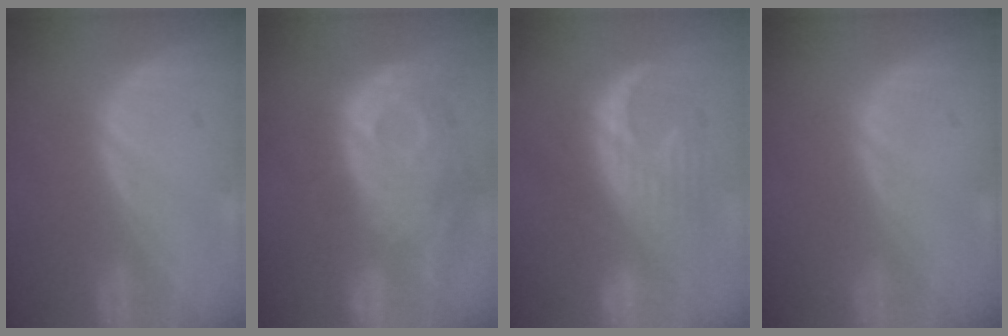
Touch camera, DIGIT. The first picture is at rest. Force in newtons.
{"total": 12.3, "press": 10.9, "slide": 5.8}
{"total": 9.1, "press": 9.1, "slide": 0.5}
{"total": 0.0}